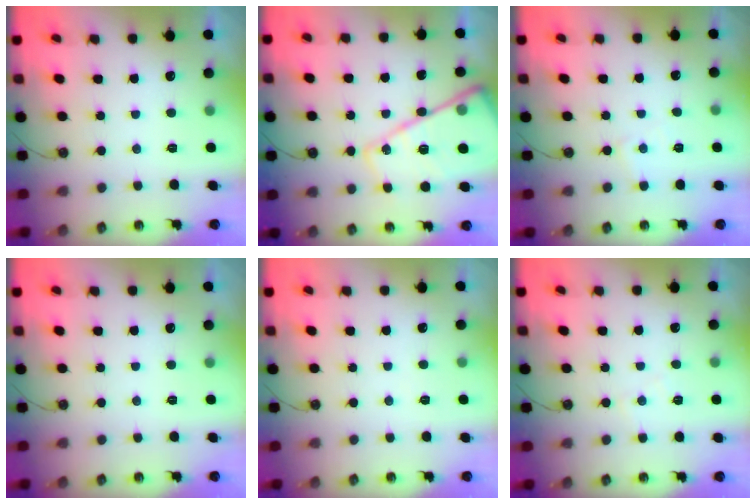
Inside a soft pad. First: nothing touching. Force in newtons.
{"total": 22.4, "press": 22.3, "slide": 2.4}
{"total": 3.7, "press": 3.6, "slide": 0.6}
{"total": 0.0}
{"total": 2.6, "press": 2.6, "slide": 0.5}
{"total": 4.0, "press": 3.9, "slide": 0.6}